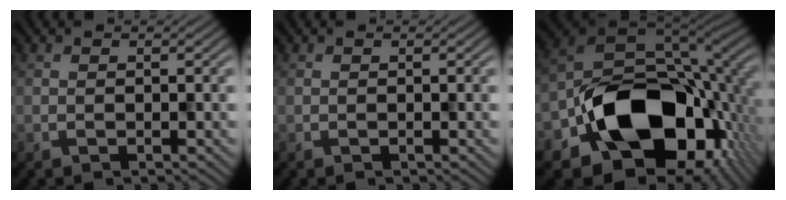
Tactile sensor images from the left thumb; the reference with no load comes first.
{"total": 0.0}
{"total": 17.5, "force": [-5.7, 12.2, 11.1], "torque": [-0.170, -0.038, -0.090]}